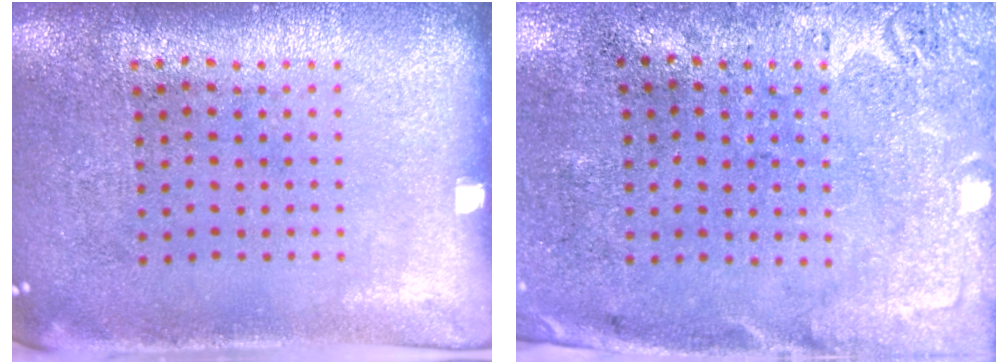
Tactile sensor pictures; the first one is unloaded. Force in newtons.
{"total": 2.9, "press": 2.2, "slide": 1.8}